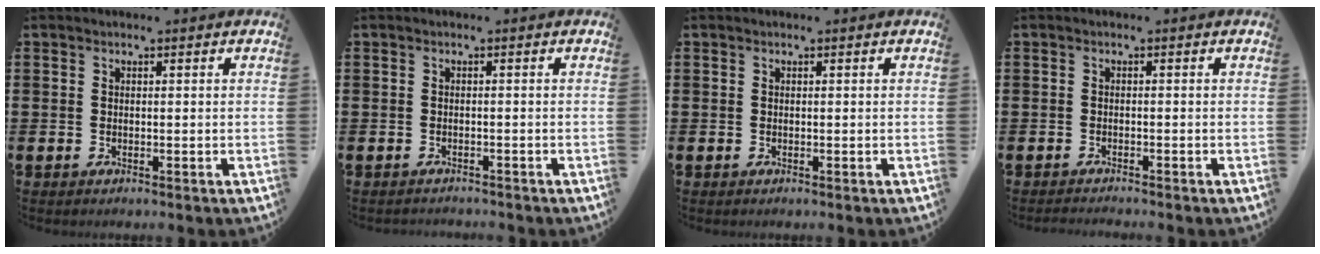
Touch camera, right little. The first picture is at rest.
{"total": 0.6, "force": [-0.6, 0.0, -0.1], "torque": [0.000, 0.000, -0.014]}
{"total": 0.0}
{"total": 0.8, "force": [-0.8, -0.1, 0.1], "torque": [-0.002, -0.002, -0.017]}